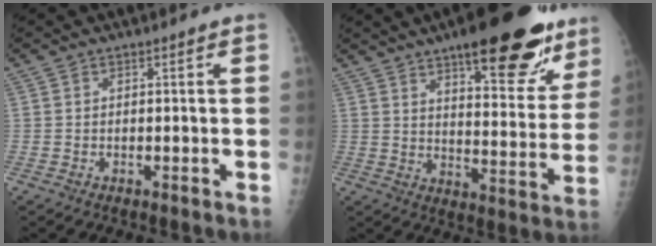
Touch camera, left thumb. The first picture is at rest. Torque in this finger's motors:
{"motor_torque": [4.03, 0.98, 1.08, -1.11, 0.12]}